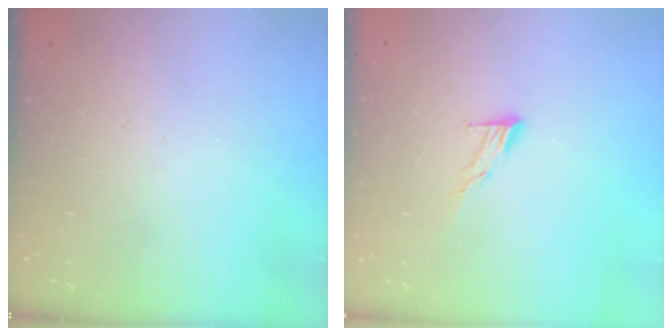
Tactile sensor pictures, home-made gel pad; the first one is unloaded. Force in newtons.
{"total": 7.2, "press": 7.2, "slide": 0.6}